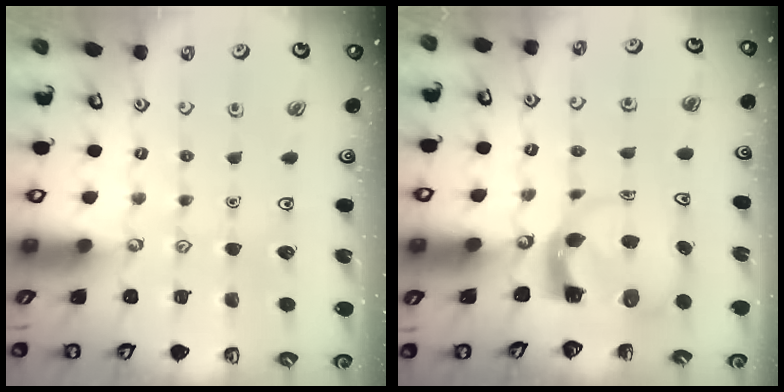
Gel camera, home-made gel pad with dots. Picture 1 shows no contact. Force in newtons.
{"total": 3.9, "press": 3.8, "slide": 0.6}